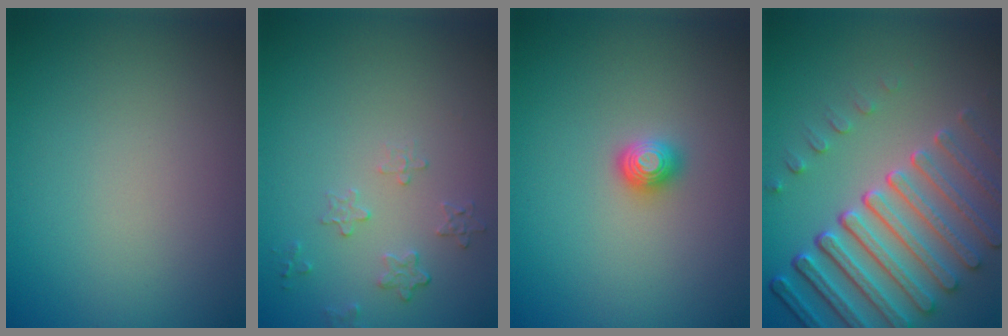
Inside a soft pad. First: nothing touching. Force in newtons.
{"total": 1.6, "press": 0.9, "slide": 1.4}
{"total": 1.4, "press": 1.2, "slide": 0.6}
{"total": 7.9, "press": 5.8, "slide": 5.4}